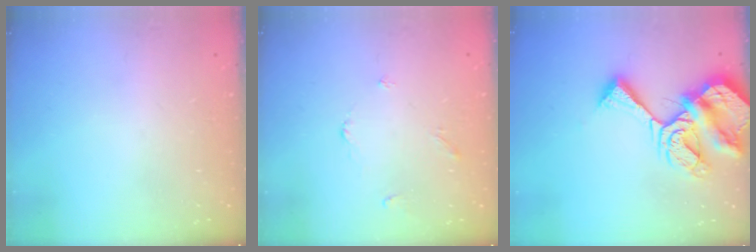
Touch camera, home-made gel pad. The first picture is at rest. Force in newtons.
{"total": 2.9, "press": 2.9, "slide": 0.5}
{"total": 13.5, "press": 13.4, "slide": 1.5}